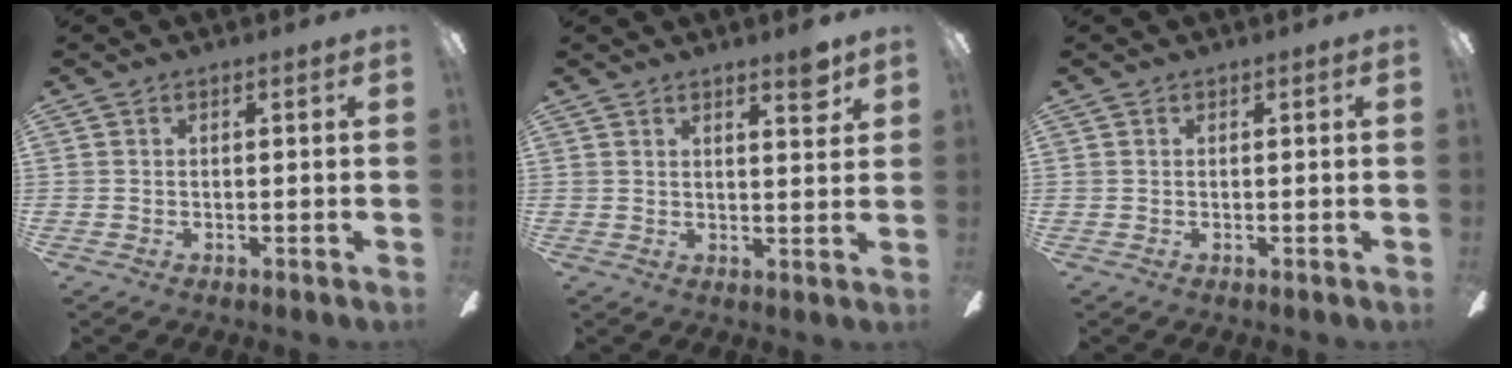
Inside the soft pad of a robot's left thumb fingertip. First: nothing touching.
{"total": 4.3, "force": [3.1, 0.6, 2.9], "torque": [-0.032, -0.020, 0.045]}
{"total": 0.0}